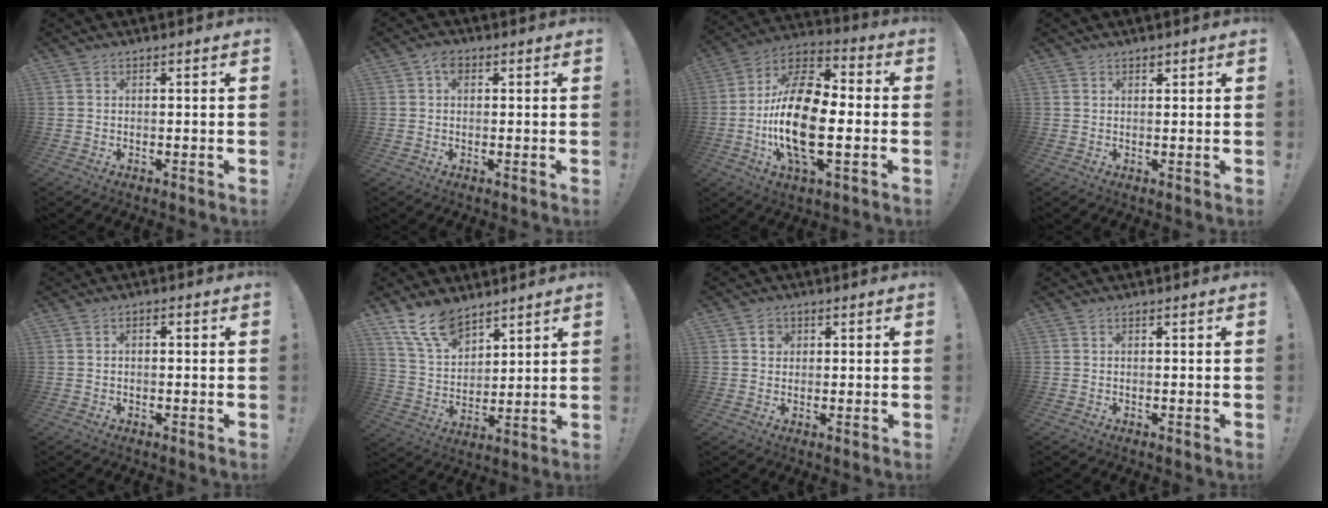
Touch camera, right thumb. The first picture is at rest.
{"total": 3.1, "force": [1.0, 2.1, 2.1], "torque": [-0.034, 0.003, 0.016]}
{"total": 22.0, "force": [-3.5, 10.6, 19.0], "torque": [-0.375, 0.015, -0.059]}
{"total": 0.9, "force": [0.7, 0.6, 0.2], "torque": [-0.005, 0.000, 0.013]}
{"total": 1.4, "force": [-0.6, 0.8, 0.9], "torque": [-0.024, 0.008, -0.011]}
{"total": 12.7, "force": [9.6, 6.2, 5.6], "torque": [-0.120, -0.052, 0.185]}
{"total": 2.8, "force": [0.7, 2.5, 1.0], "torque": [-0.004, -0.003, 0.009]}
{"total": 0.0}